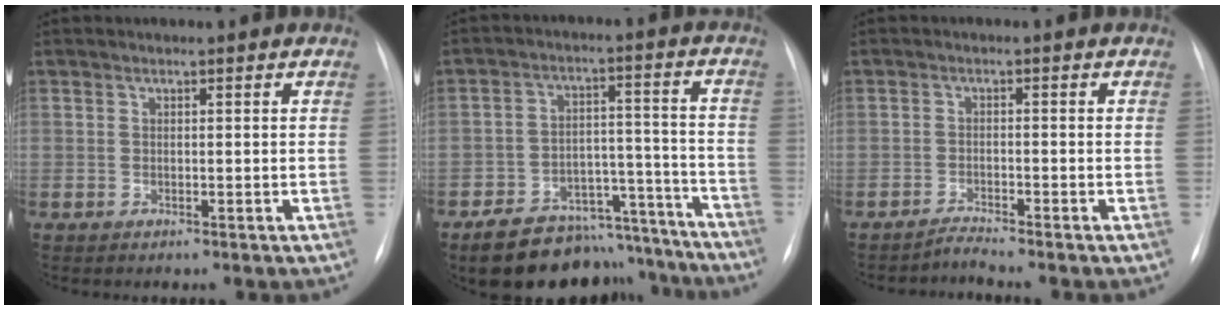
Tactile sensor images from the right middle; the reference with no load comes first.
{"total": 16.7, "force": [-14.8, 6.4, 4.2], "torque": [-0.046, 0.047, -0.206]}
{"total": 2.0, "force": [-1.8, -0.8, -0.2], "torque": [0.003, -0.011, -0.032]}